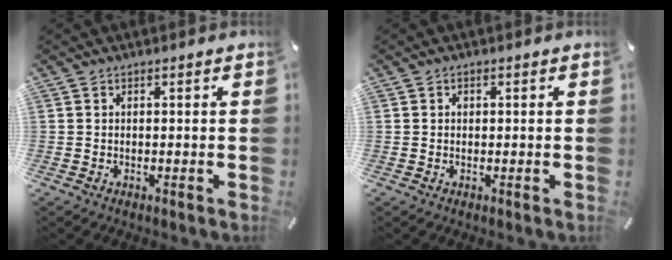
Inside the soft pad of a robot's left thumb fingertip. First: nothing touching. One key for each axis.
{"total": 0.7, "fx": 0.1, "fy": 0.6, "fz": 0.3, "tx": -0.007, "ty": 0.002, "tz": 0.001}